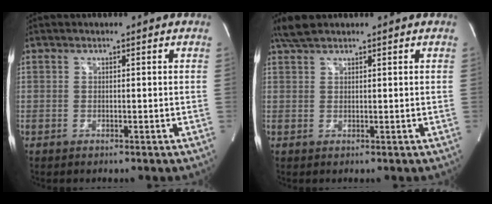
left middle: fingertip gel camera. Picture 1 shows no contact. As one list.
[{"total": 2.9, "force": [2.5, 0.5, 1.3], "torque": [-0.035, 0.015, 0.054]}]